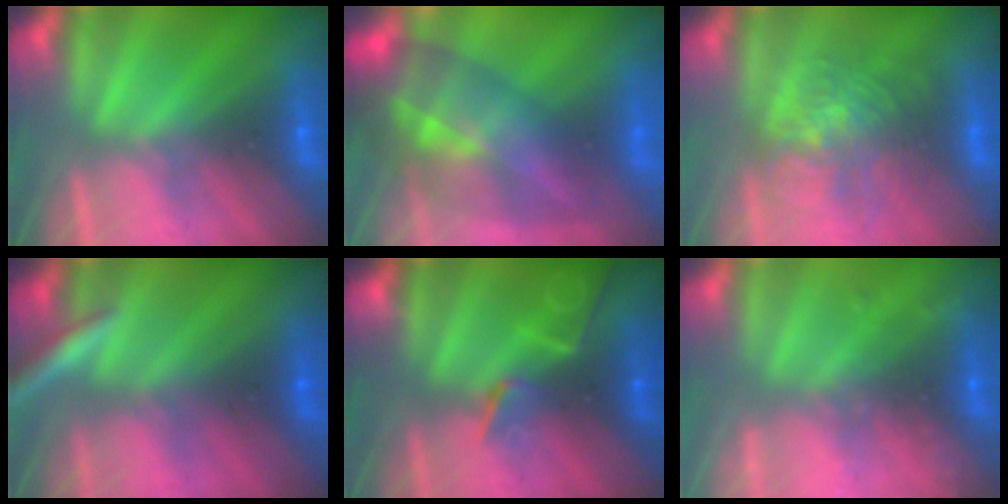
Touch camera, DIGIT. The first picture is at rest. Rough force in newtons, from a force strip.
{"total": 8.1}
{"total": 3.7}
{"total": 2.7}
{"total": 2.1}
{"total": 9.7}